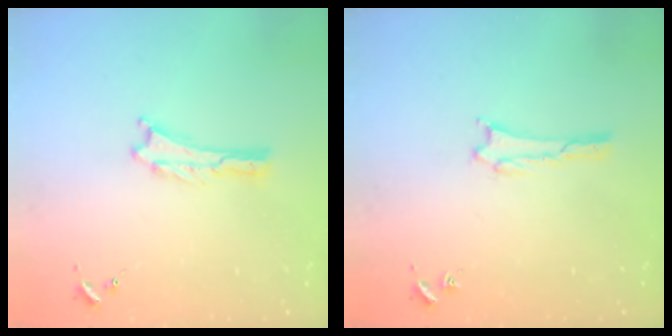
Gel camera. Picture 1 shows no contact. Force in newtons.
{"total": 0.9, "press": 0.8, "slide": 0.1}